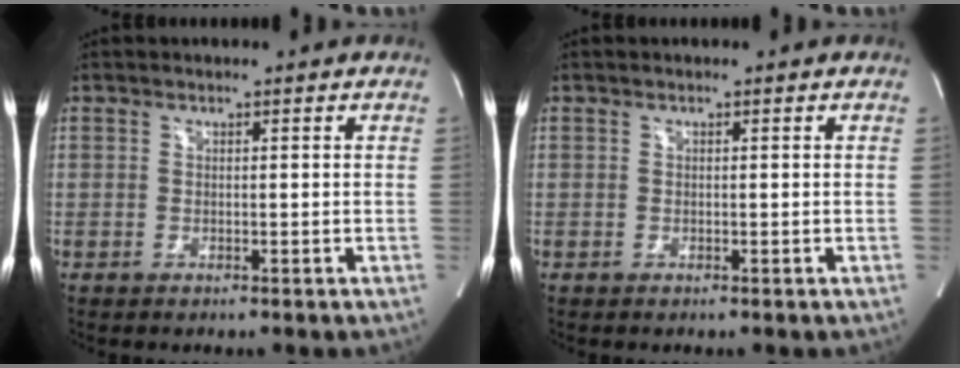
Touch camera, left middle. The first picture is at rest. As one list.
[{"total": 0.0}]